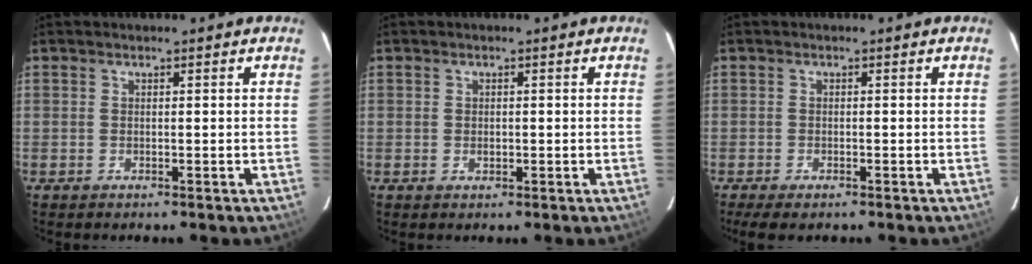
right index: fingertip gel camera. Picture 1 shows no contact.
{"total": 1.1, "force": [-0.1, 1.0, 0.5], "torque": [-0.007, 0.000, -0.002]}
{"total": 3.8, "force": [-2.8, 1.1, 2.3], "torque": [-0.054, -0.015, -0.047]}